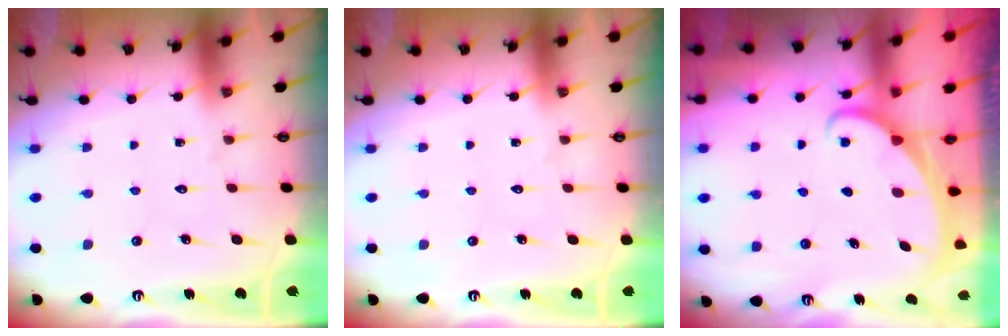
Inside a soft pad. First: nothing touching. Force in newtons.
{"total": 0.0}
{"total": 1.6, "press": 1.6, "slide": 0.1}